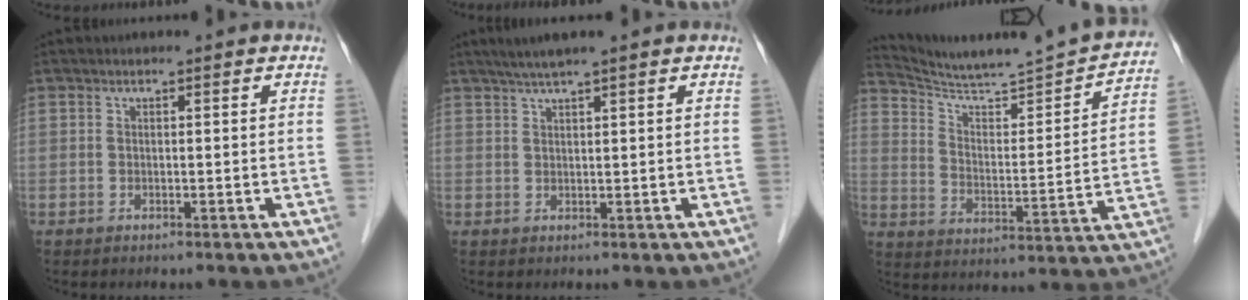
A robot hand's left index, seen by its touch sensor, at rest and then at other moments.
{"total": 3.8, "force": [2.9, -0.5, 2.4], "torque": [-0.045, 0.017, 0.054]}
{"total": 19.8, "force": [18.8, 0.4, 6.4], "torque": [-0.106, -0.046, 0.268]}